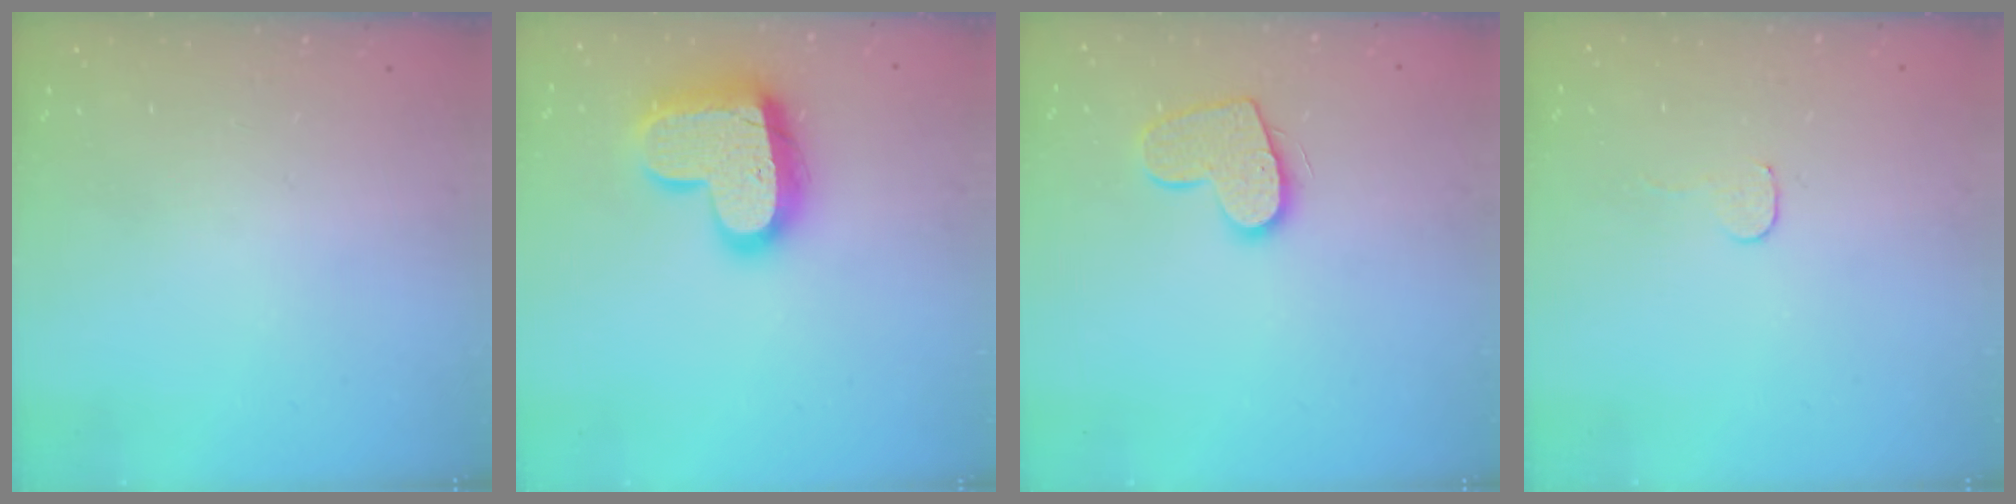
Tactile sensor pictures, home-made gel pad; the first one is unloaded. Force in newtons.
{"total": 18.3, "press": 18.2, "slide": 1.2}
{"total": 11.1, "press": 11.1, "slide": 0.6}
{"total": 3.5, "press": 3.5, "slide": 0.3}